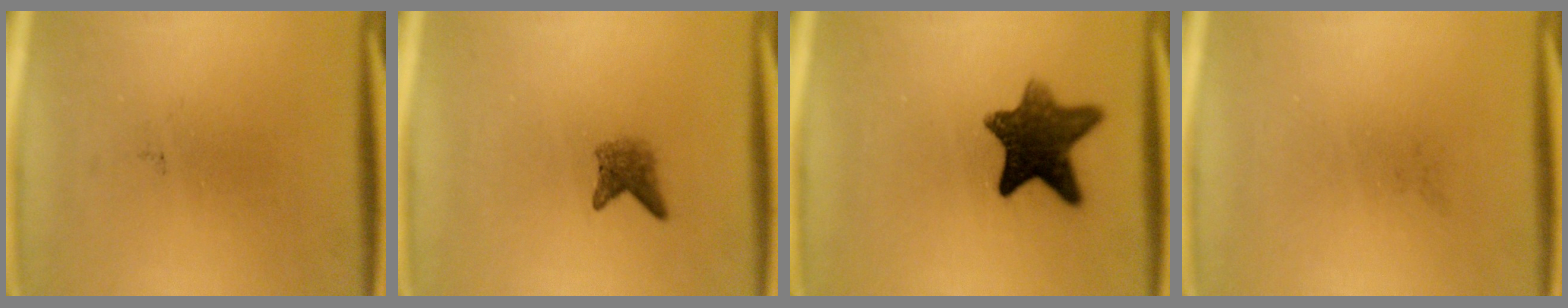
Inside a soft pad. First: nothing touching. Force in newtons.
{"total": 2.4}
{"total": 10.4}
{"total": 0.0}